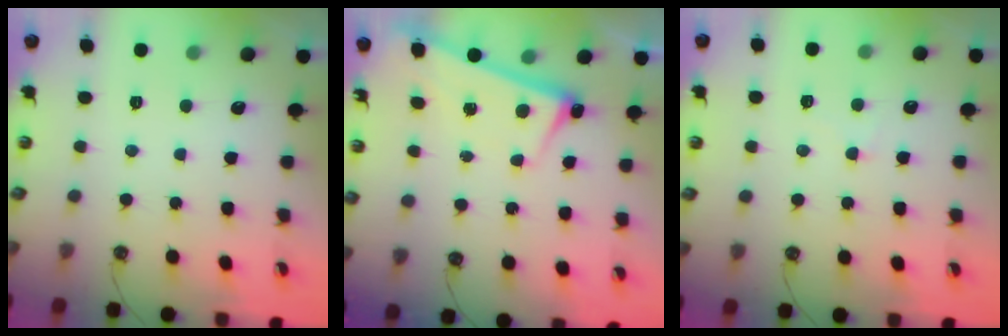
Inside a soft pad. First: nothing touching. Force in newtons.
{"total": 2.7, "press": 2.6, "slide": 0.5}
{"total": 1.4, "press": 1.3, "slide": 0.5}